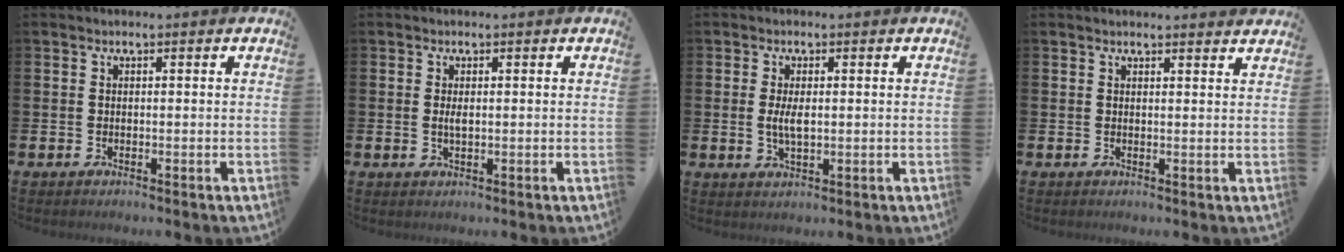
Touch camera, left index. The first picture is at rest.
{"total": 1.4, "force": [0.2, 0.5, 1.3], "torque": [-0.024, 0.002, 0.001]}
{"total": 3.1, "force": [0.2, 1.3, 2.8], "torque": [-0.046, 0.000, 0.000]}
{"total": 1.5, "force": [1.5, 0.0, 0.0], "torque": [0.010, -0.012, 0.025]}